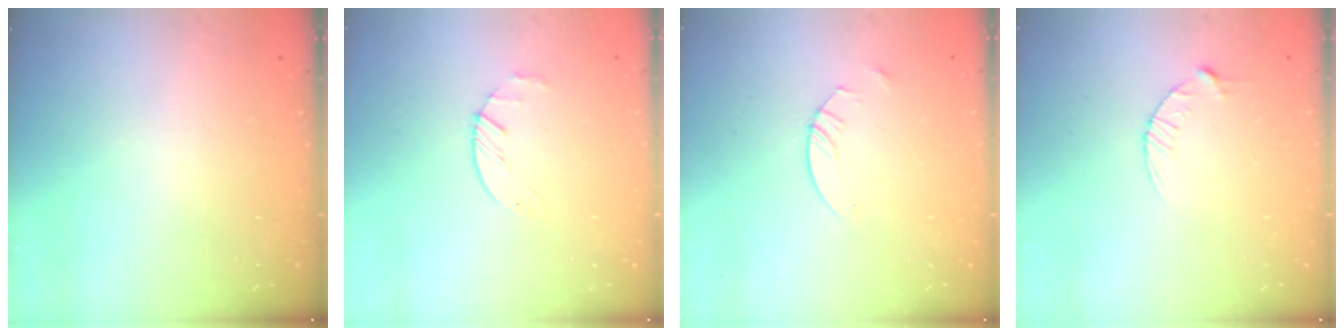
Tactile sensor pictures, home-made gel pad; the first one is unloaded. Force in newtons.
{"total": 2.2, "press": 2.2, "slide": 0.3}
{"total": 2.4, "press": 2.4, "slide": 0.1}
{"total": 3.0, "press": 3.0, "slide": 0.4}